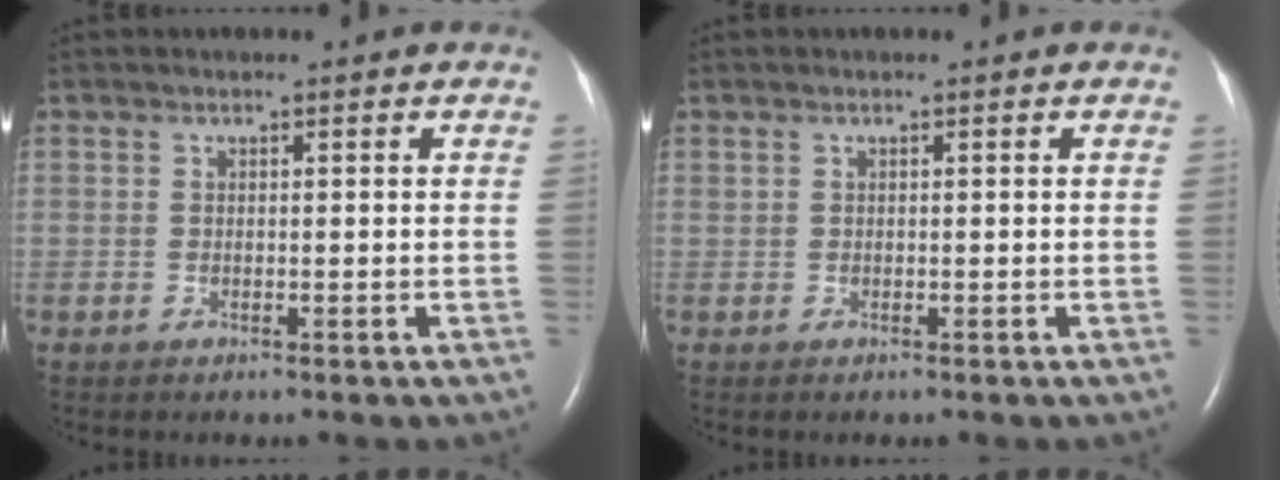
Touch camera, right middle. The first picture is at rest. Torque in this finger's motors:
{"motor_torque": [0.00, 0.00, 0.04, 0.02]}